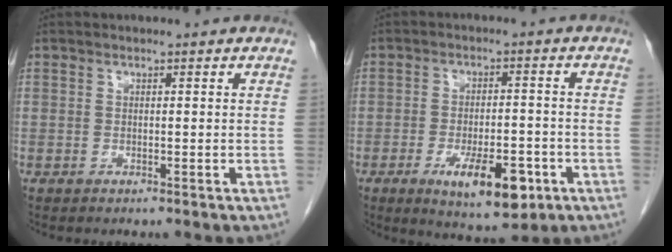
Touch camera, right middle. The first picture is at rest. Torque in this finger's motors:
{"motor_torque": [1.69, -0.45, 0.83, 0.12]}